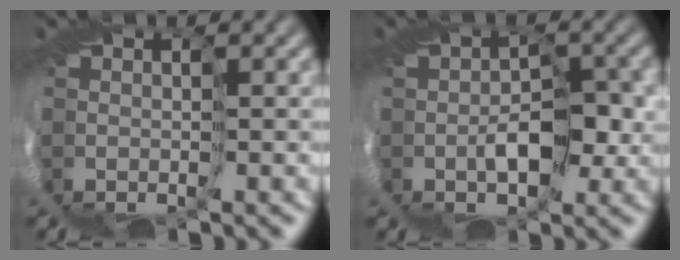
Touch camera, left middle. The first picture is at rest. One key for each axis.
{"total": 1.4, "fx": -0.2, "fy": 0.0, "fz": 1.4, "tx": -0.022, "ty": 0.008, "tz": -0.006}